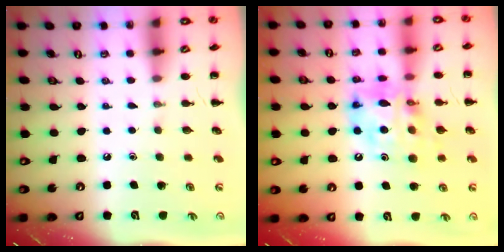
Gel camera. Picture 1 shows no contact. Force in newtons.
{"total": 13.1, "press": 12.5, "slide": 3.9}